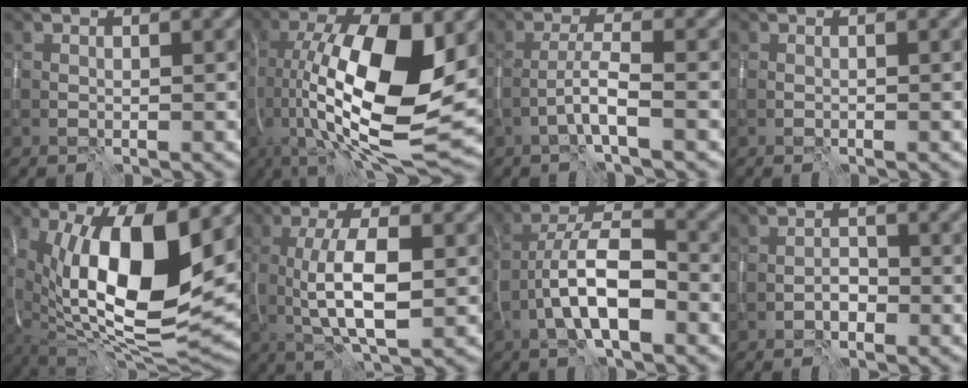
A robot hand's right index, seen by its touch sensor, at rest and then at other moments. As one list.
[{"total": 15.4, "force": [-0.1, 5.3, 14.5], "torque": [-0.254, 0.004, -0.004]}, {"total": 2.5, "force": [-1.6, 0.0, 1.9], "torque": [-0.035, 0.009, -0.036]}, {"total": 0.0}, {"total": 16.0, "force": [2.1, 6.4, 14.6], "torque": [-0.243, -0.005, 0.041]}, {"total": 6.2, "force": [-0.4, 2.1, 5.8], "torque": [-0.108, -0.002, -0.005]}, {"total": 7.0, "force": [-3.0, 2.4, 5.9], "torque": [-0.097, 0.016, -0.058]}, {"total": 1.6, "force": [-1.2, 0.8, 0.7], "torque": [-0.009, 0.003, -0.023]}]